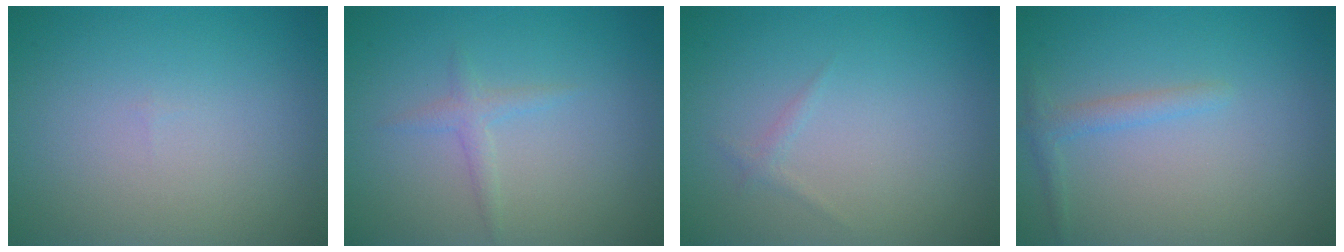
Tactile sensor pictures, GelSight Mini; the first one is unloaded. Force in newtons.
{"total": 1.2, "press": 1.2, "slide": 0.1}
{"total": 0.6, "press": 0.6, "slide": 0.1}
{"total": 1.3, "press": 1.3, "slide": 0.1}